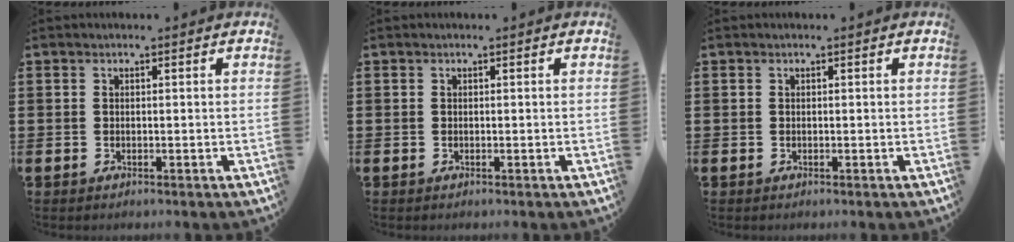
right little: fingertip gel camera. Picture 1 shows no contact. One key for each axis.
{"total": 0.0}
{"total": 0.0}